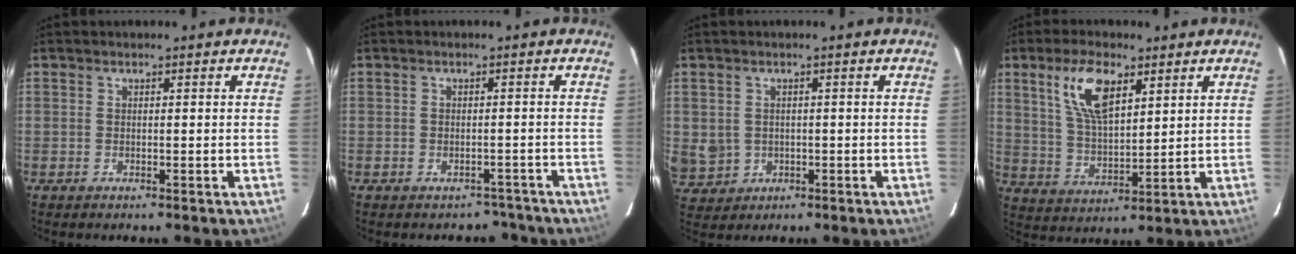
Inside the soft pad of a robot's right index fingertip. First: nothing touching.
{"total": 4.4, "force": [-3.5, 2.7, 0.1], "torque": [0.007, 0.025, -0.034]}
{"total": 6.9, "force": [-0.3, 6.5, 2.3], "torque": [-0.065, 0.004, 0.016]}
{"total": 10.9, "force": [5.4, 4.6, 8.3], "torque": [-0.158, 0.010, 0.110]}